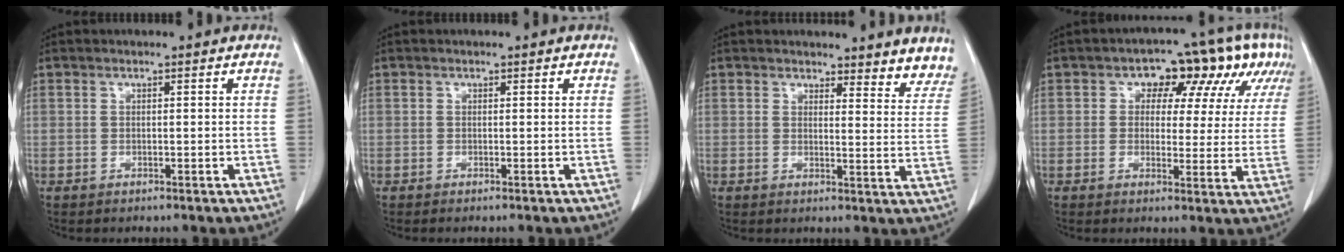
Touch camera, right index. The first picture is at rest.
{"total": 0.0}
{"total": 8.7, "force": [8.1, 2.9, 1.2], "torque": [0.036, -0.024, 0.065]}
{"total": 12.1, "force": [5.7, 6.4, 8.5], "torque": [-0.091, 0.033, 0.058]}